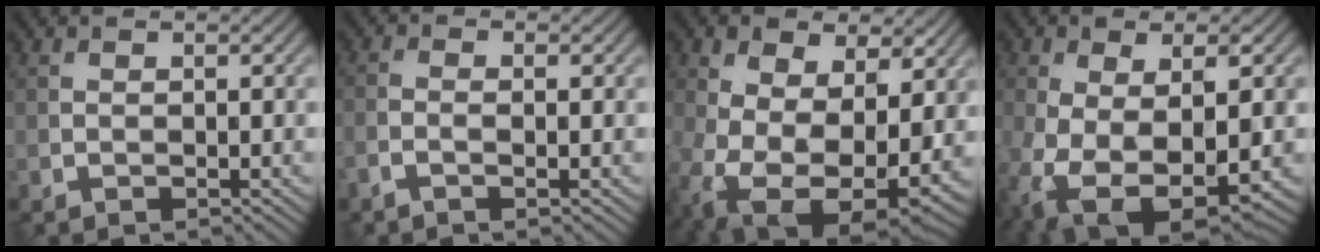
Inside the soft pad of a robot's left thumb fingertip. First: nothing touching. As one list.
[{"total": 1.7, "force": [-0.8, 0.4, 1.4], "torque": [-0.033, 0.003, -0.021]}, {"total": 15.1, "force": [-0.6, 9.9, 11.4], "torque": [-0.228, -0.053, 0.017]}, {"total": 11.5, "force": [-3.5, 6.6, 8.8], "torque": [-0.196, -0.054, -0.034]}]